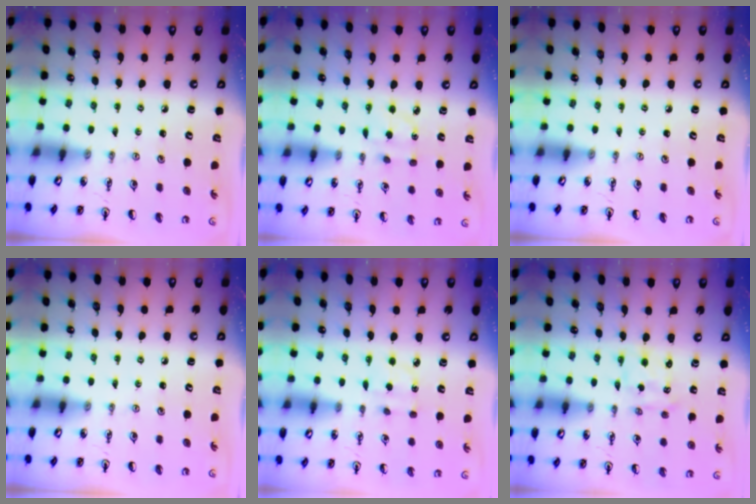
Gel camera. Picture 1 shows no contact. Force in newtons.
{"total": 3.9, "press": 3.9, "slide": 0.6}
{"total": 0.0}
{"total": 0.0}
{"total": 3.2, "press": 3.1, "slide": 0.5}
{"total": 0.7, "press": 0.7, "slide": 0.1}